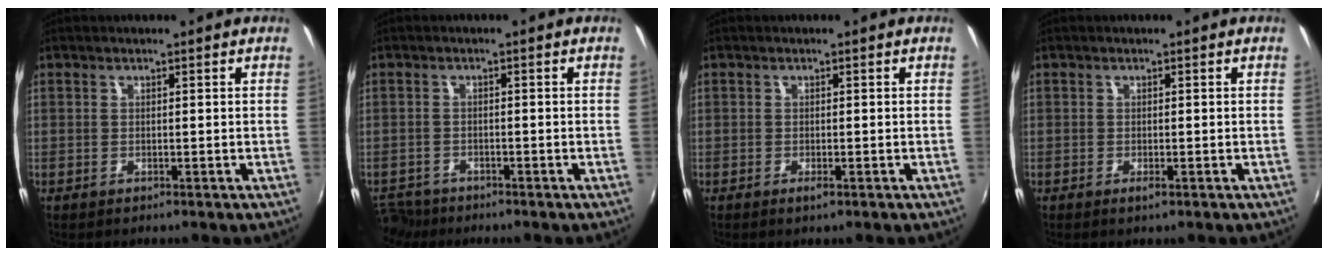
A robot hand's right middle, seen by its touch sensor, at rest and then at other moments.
{"total": 5.0, "force": [-4.3, 2.3, 0.8], "torque": [-0.040, -0.014, -0.082]}
{"total": 0.9, "force": [-0.3, 0.0, 0.8], "torque": [-0.014, -0.003, -0.007]}
{"total": 0.8, "force": [-0.2, 0.0, 0.8], "torque": [-0.013, -0.003, -0.005]}